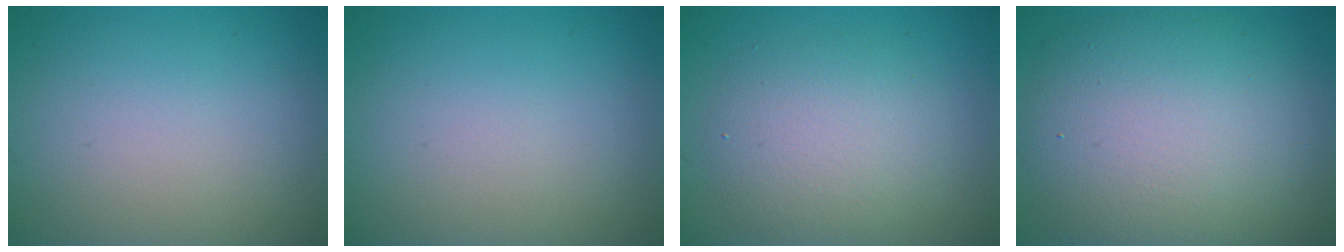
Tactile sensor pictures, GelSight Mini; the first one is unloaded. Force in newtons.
{"total": 0.0}
{"total": 4.6, "press": 4.6, "slide": 0.4}
{"total": 10.4, "press": 10.4, "slide": 0.8}